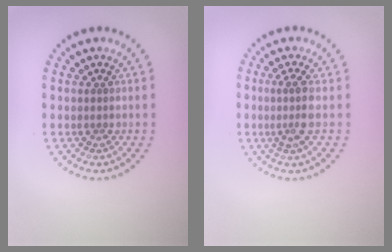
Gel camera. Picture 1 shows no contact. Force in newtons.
{"total": 2.4, "press": 1.9, "slide": 1.5}